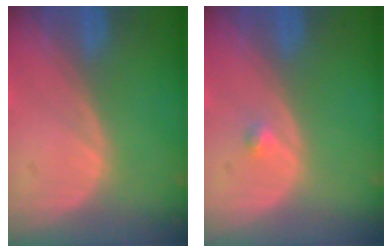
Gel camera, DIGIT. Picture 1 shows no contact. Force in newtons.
{"total": 1.1, "press": 0.9, "slide": 0.5}